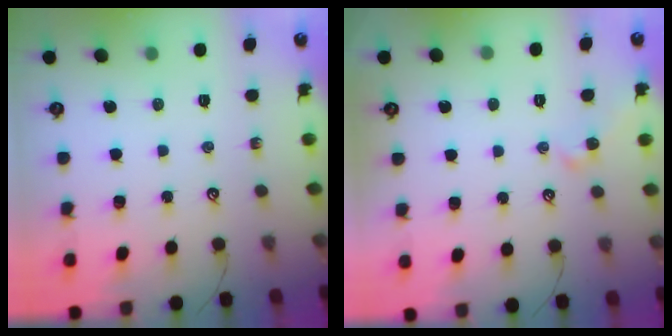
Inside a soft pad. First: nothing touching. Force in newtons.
{"total": 2.0, "press": 1.9, "slide": 0.6}